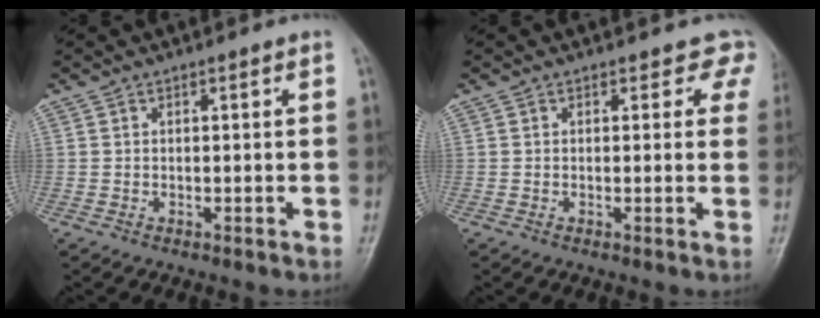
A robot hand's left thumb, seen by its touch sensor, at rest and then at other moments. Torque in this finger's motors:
{"motor_torque": [0.09, 0.14, -0.01, 0.08, 0.06]}